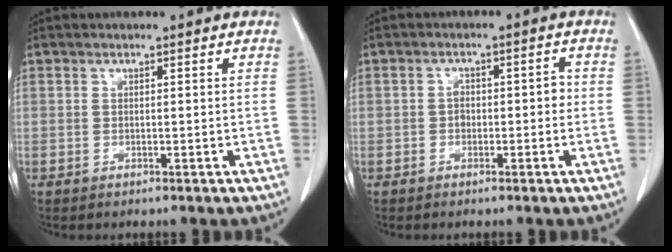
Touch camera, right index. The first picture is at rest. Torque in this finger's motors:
{"motor_torque": [0.39, -0.25, 0.00, 0.01]}